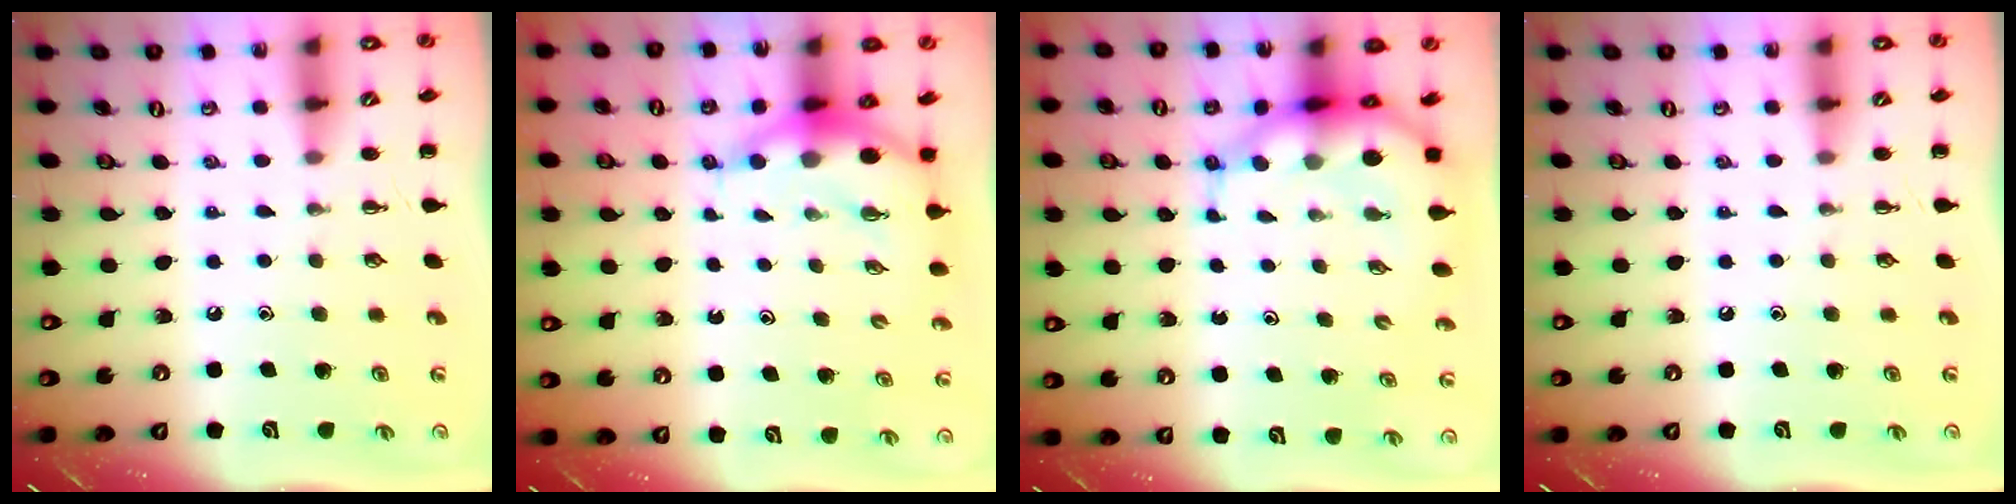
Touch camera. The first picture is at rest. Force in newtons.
{"total": 6.4, "press": 6.3, "slide": 1.2}
{"total": 8.4, "press": 8.0, "slide": 2.6}
{"total": 0.0}